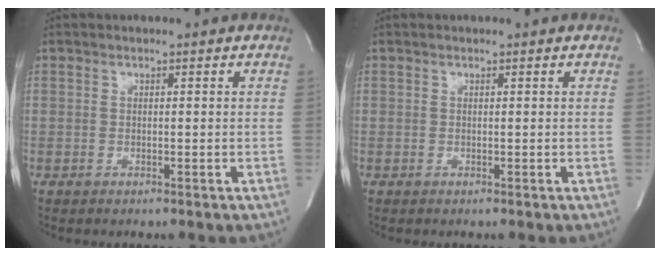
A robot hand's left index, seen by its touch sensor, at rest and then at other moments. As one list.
[{"total": 0.5, "force": [-0.5, -0.1, 0.0], "torque": [0.001, -0.001, -0.007]}]